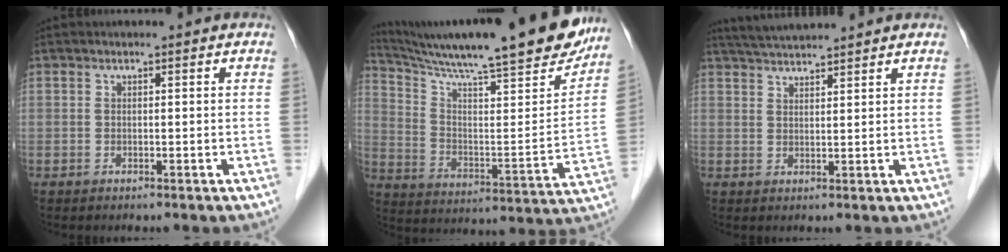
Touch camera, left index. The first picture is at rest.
{"total": 27.1, "force": [22.8, 2.2, 14.5], "torque": [-0.239, -0.043, 0.326]}
{"total": 6.6, "force": [6.2, -0.4, 2.3], "torque": [-0.046, 0.031, 0.105]}